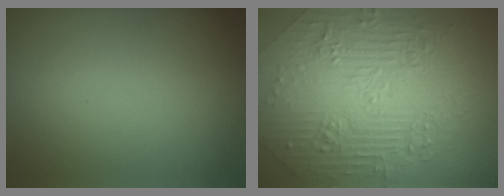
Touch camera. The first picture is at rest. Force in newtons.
{"total": 11.2, "press": 7.5, "slide": 8.2}